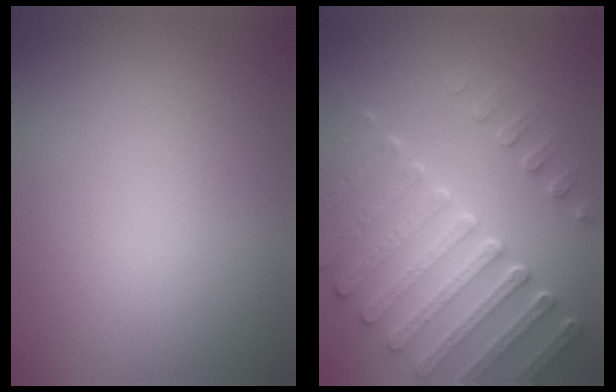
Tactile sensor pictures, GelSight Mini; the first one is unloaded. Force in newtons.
{"total": 7.1, "press": 5.4, "slide": 4.7}